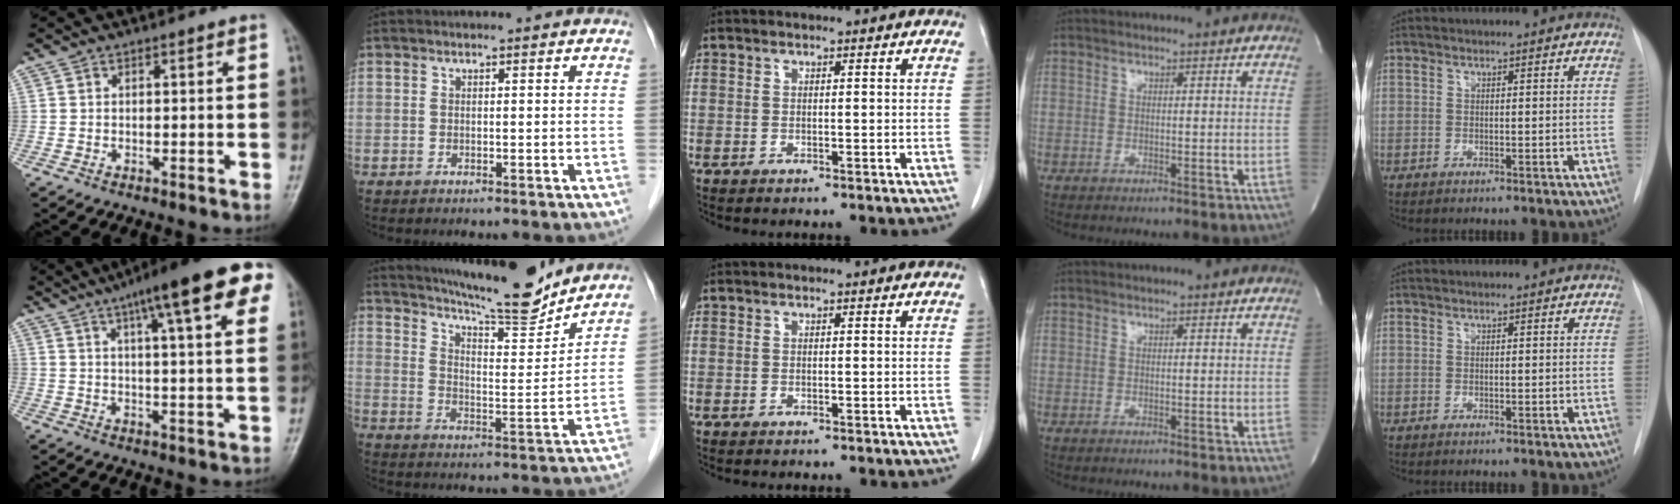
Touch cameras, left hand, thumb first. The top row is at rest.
{"thumb": {"total": 19.7, "force": [10.2, 3.9, 16.3], "torque": [-0.222, 0.002, 0.136]}, "index": {"total": 17.6, "force": [16.0, 1.6, 7.1], "torque": [-0.124, -0.013, 0.233]}}